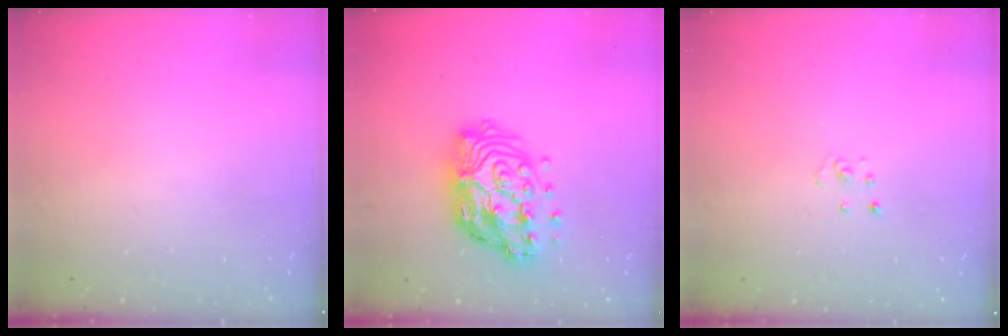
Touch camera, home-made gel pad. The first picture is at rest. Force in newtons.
{"total": 17.1, "press": 17.0, "slide": 1.6}
{"total": 2.3, "press": 2.3, "slide": 0.2}